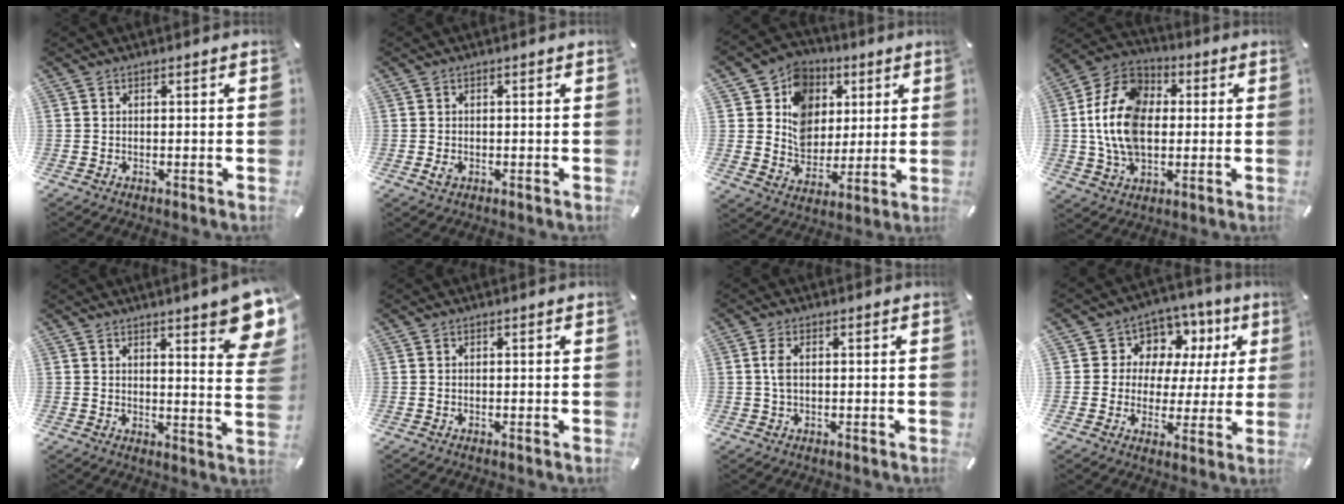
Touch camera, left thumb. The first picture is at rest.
{"total": 1.8, "force": [-0.4, 1.2, 1.2], "torque": [-0.028, -0.001, -0.009]}
{"total": 12.3, "force": [2.8, 11.3, 4.0], "torque": [-0.071, -0.011, 0.058]}
{"total": 16.3, "force": [0.3, 12.0, 10.9], "torque": [-0.247, 0.015, 0.004]}
{"total": 9.5, "force": [6.4, 1.9, 6.8], "torque": [-0.086, -0.051, 0.108]}
{"total": 0.0}
{"total": 3.1, "force": [0.4, 1.4, 2.7], "torque": [-0.063, 0.003, 0.003]}
{"total": 8.7, "force": [2.9, 8.0, 1.7], "torque": [-0.032, -0.029, 0.054]}